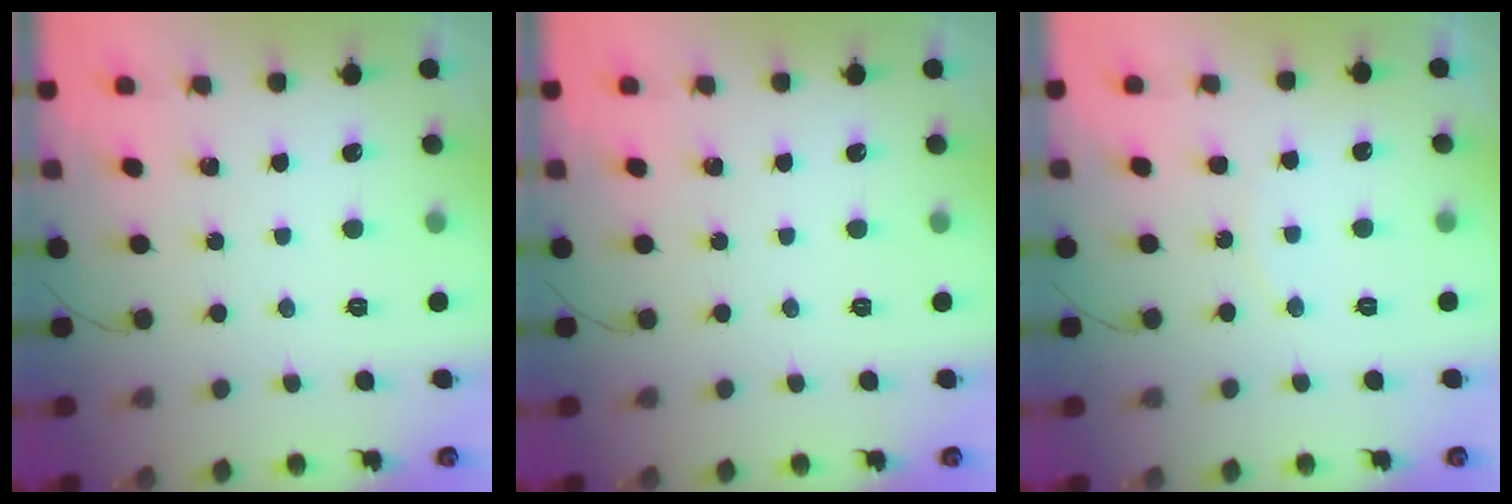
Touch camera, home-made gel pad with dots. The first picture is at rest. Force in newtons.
{"total": 0.0}
{"total": 5.6, "press": 5.6, "slide": 0.5}